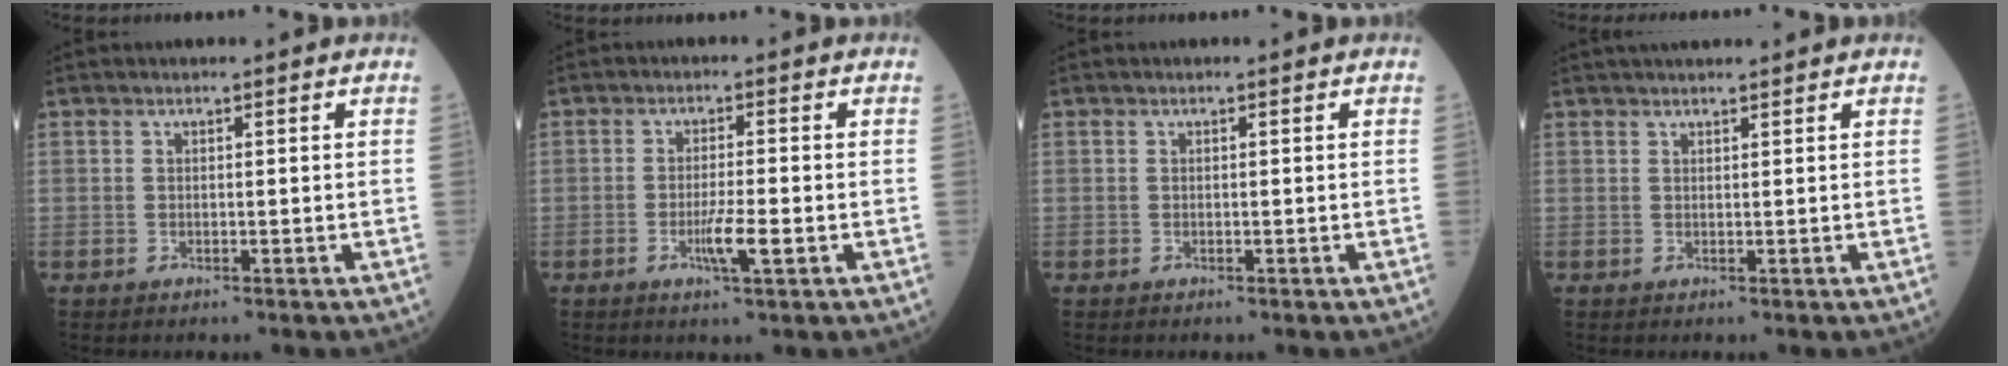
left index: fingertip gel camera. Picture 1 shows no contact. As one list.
[{"total": 4.1, "force": [-1.6, 0.1, 3.8], "torque": [-0.073, -0.007, -0.028]}, {"total": 0.0}, {"total": 4.8, "force": [4.3, 0.5, 2.1], "torque": [-0.025, 0.031, 0.065]}]